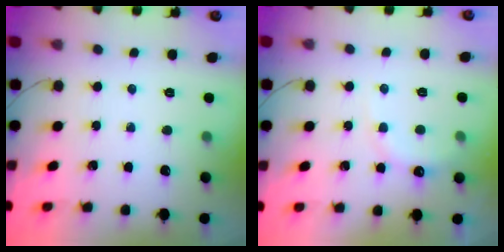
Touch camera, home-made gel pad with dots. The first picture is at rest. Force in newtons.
{"total": 7.3, "press": 7.1, "slide": 1.5}